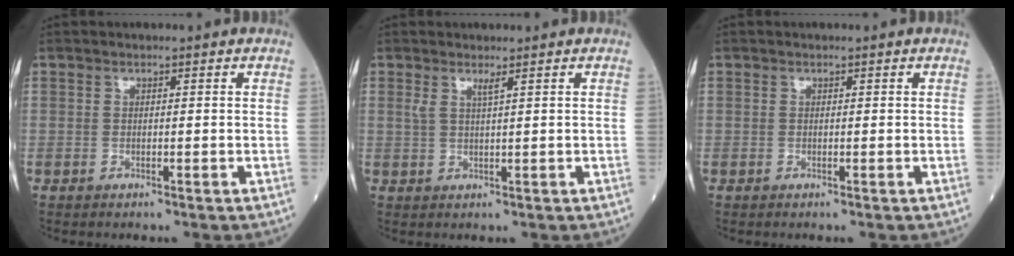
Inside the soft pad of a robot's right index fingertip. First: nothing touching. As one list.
[{"total": 1.6, "force": [1.0, -0.3, 1.2], "torque": [-0.029, -0.003, 0.022]}, {"total": 0.0}]